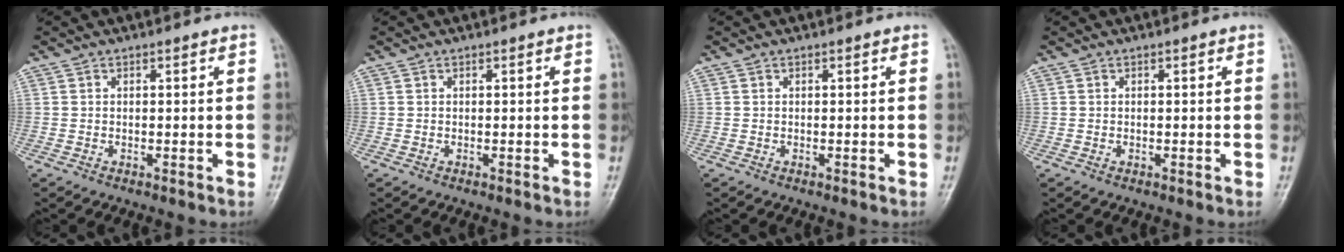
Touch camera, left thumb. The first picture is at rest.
{"total": 0.0}
{"total": 0.0}
{"total": 0.8, "force": [0.0, 0.4, 0.7], "torque": [-0.008, 0.009, 0.001]}